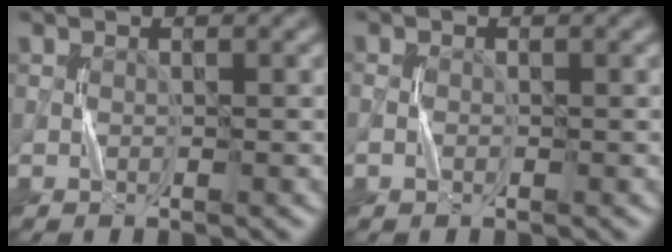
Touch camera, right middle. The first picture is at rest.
{"total": 0.5, "force": [-0.4, 0.3, 0.1], "torque": [-0.001, -0.001, -0.009]}